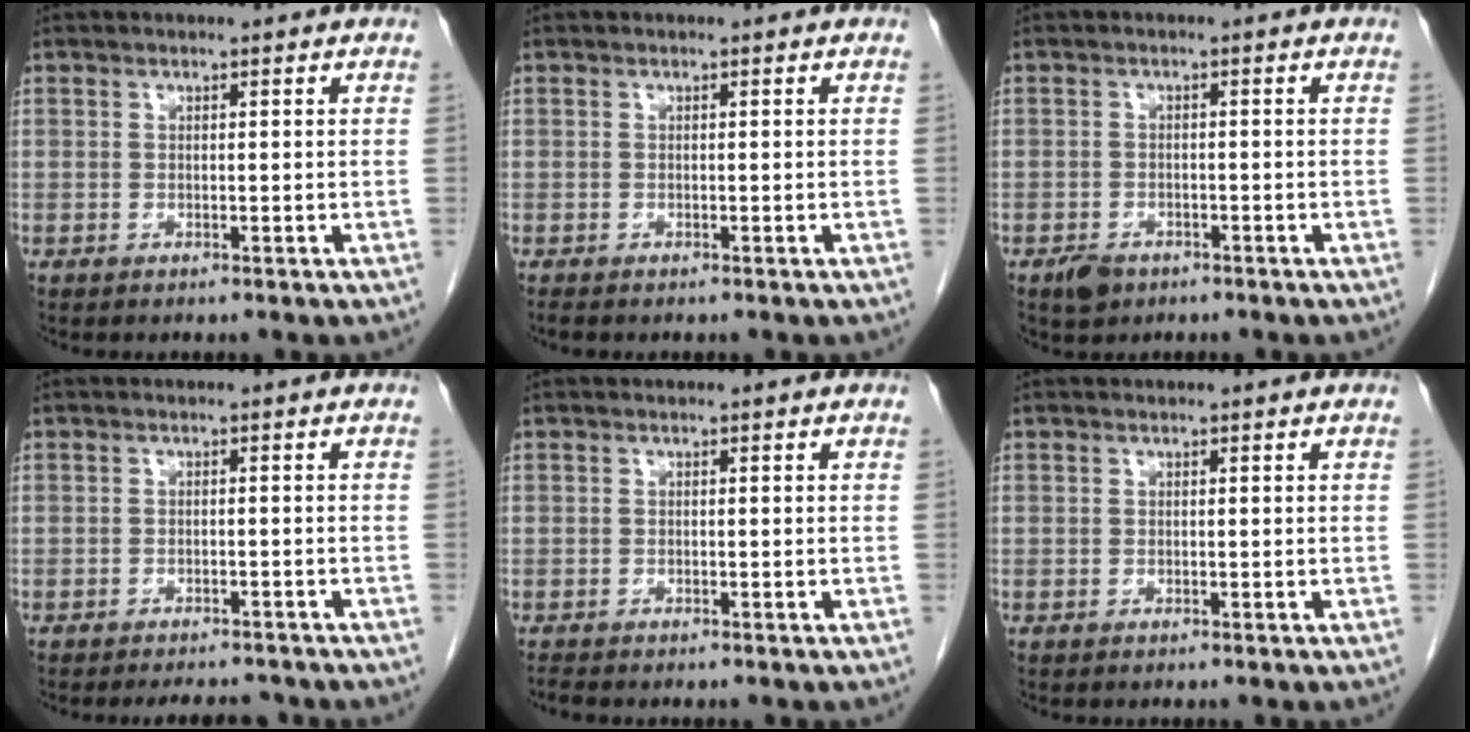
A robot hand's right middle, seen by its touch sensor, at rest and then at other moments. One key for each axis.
{"total": 0.7, "fx": -0.6, "fy": 0.1, "fz": 0.3, "tx": -0.010, "ty": -0.002, "tz": -0.010}
{"total": 2.7, "fx": -1.8, "fy": 1.7, "fz": 1.1, "tx": -0.020, "ty": 0.002, "tz": -0.023}
{"total": 4.8, "fx": -4.5, "fy": 1.1, "fz": 1.2, "tx": -0.013, "ty": -0.007, "tz": -0.059}
{"total": 0.7, "fx": -0.7, "fy": -0.1, "fz": 0.1, "tx": -0.010, "ty": -0.004, "tz": -0.014}
{"total": 0.0}